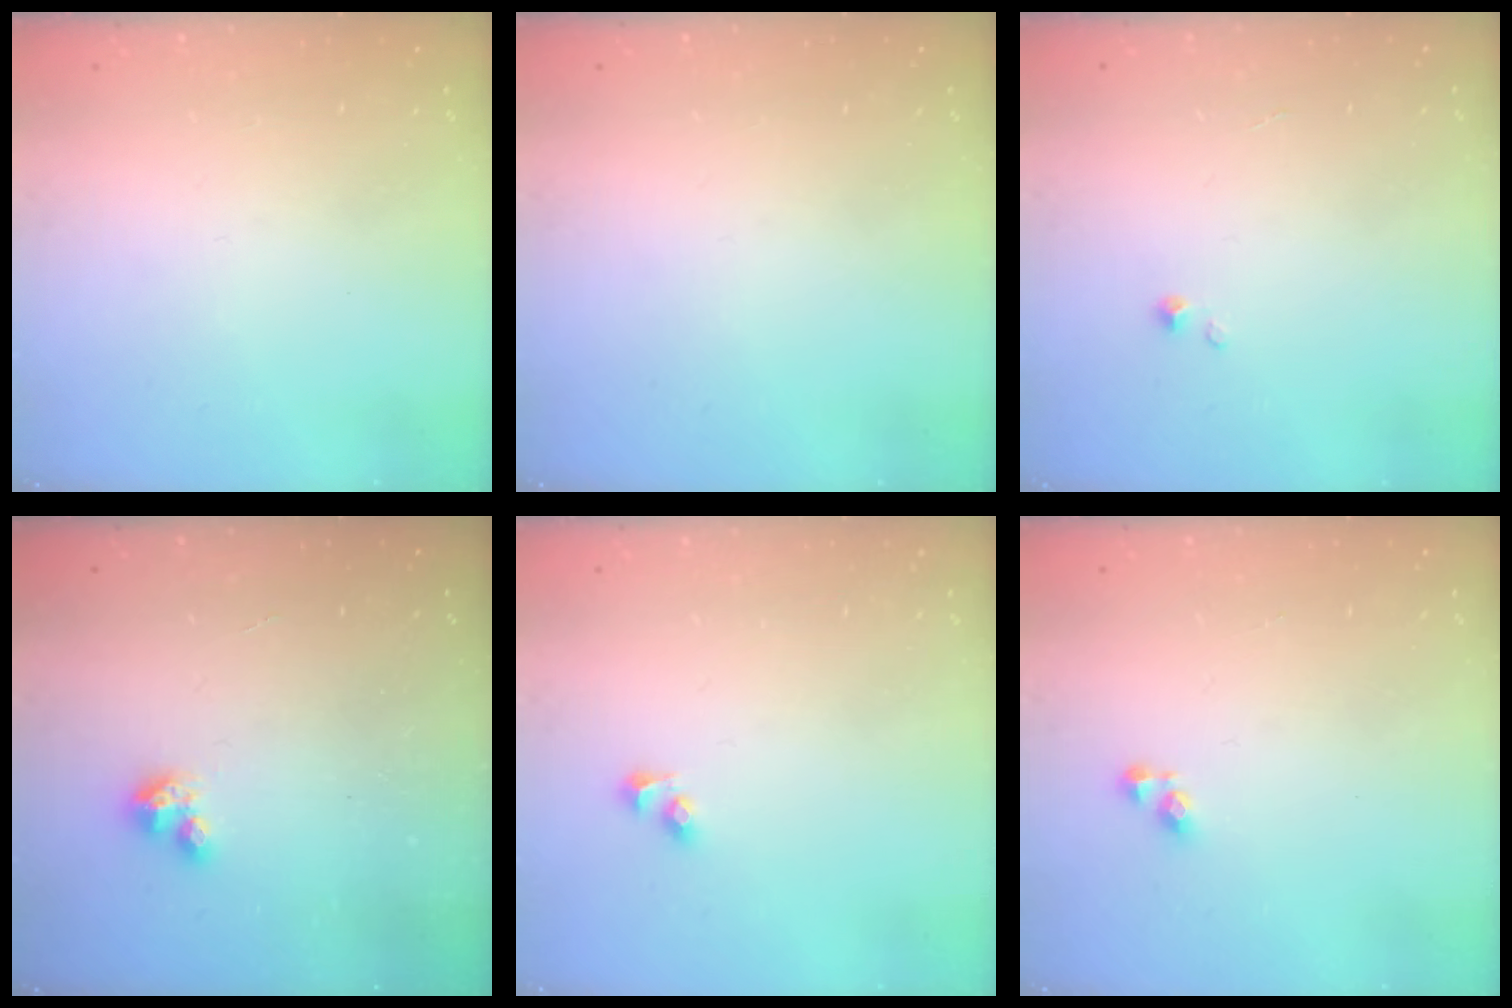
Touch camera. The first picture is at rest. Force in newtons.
{"total": 0.0}
{"total": 0.0}
{"total": 3.1, "press": 3.1, "slide": 0.3}
{"total": 2.7, "press": 2.4, "slide": 1.1}
{"total": 3.8, "press": 3.8, "slide": 0.7}